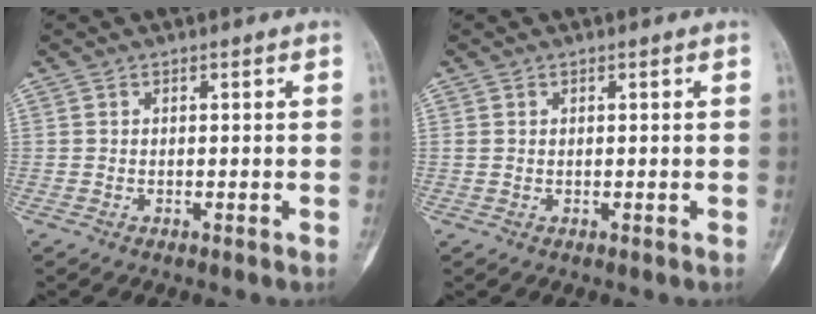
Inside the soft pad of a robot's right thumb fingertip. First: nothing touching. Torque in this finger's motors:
{"motor_torque": [0.10, 0.11, 0.11, 0.15, 0.00]}